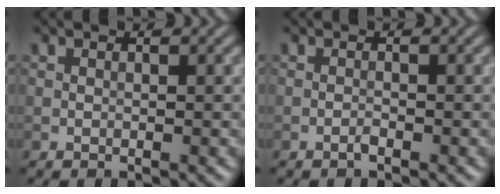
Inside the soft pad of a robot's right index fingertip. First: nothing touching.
{"total": 0.6, "force": [-0.5, 0.0, 0.3], "torque": [-0.006, 0.002, -0.011]}